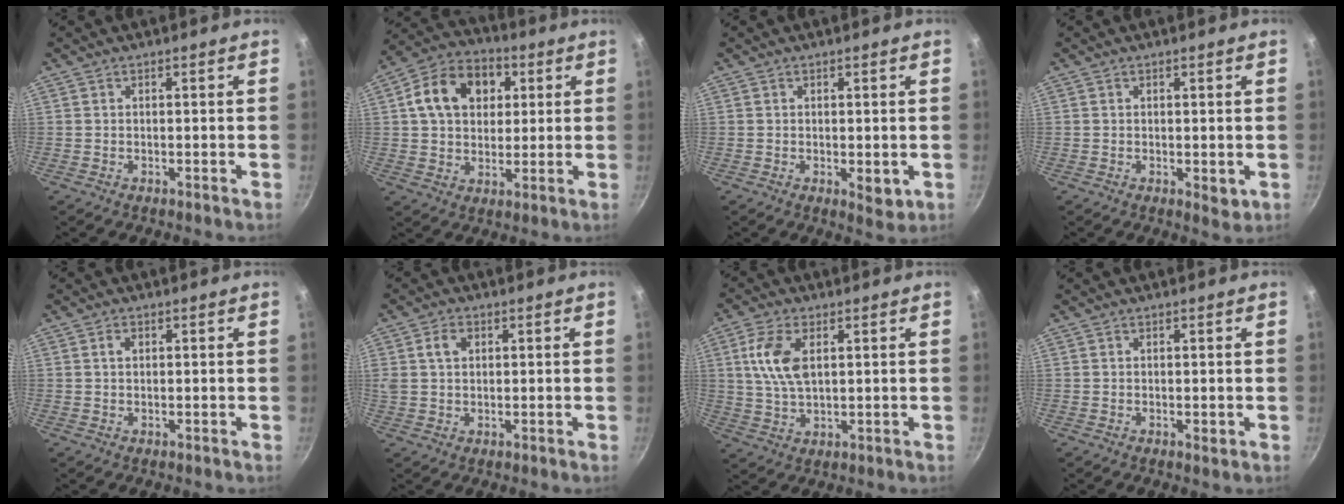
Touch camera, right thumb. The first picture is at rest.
{"total": 14.1, "force": [3.8, 10.6, 8.6], "torque": [-0.122, 0.016, 0.048]}
{"total": 3.2, "force": [-0.3, 1.5, 2.7], "torque": [-0.038, -0.010, -0.001]}
{"total": 2.2, "force": [0.0, 1.1, 1.8], "torque": [-0.025, -0.007, 0.003]}
{"total": 1.3, "force": [0.3, 1.0, 0.8], "torque": [-0.013, 0.004, 0.005]}
{"total": 4.2, "force": [1.2, 3.1, 2.6], "torque": [-0.040, 0.004, 0.019]}
{"total": 8.8, "force": [2.2, 4.6, 7.1], "torque": [-0.138, -0.001, 0.043]}
{"total": 0.7, "force": [0.0, 0.3, 0.6], "torque": [-0.007, -0.002, 0.000]}